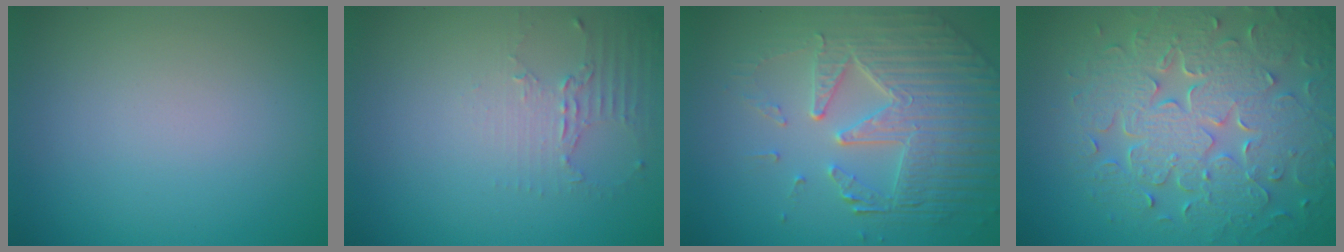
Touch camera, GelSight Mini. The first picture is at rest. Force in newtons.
{"total": 2.2, "press": 1.6, "slide": 1.5}
{"total": 7.1, "press": 5.2, "slide": 4.8}
{"total": 8.8, "press": 6.1, "slide": 6.3}